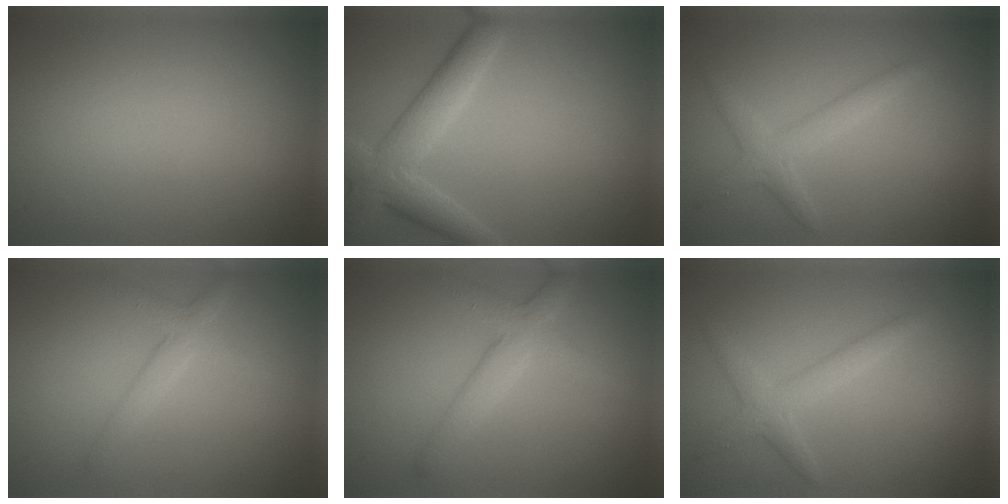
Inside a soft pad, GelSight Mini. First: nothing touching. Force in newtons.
{"total": 4.9, "press": 4.9, "slide": 0.2}
{"total": 2.4, "press": 2.4, "slide": 0.0}
{"total": 2.3, "press": 2.3, "slide": 0.1}
{"total": 3.7, "press": 3.7, "slide": 0.1}
{"total": 2.4, "press": 2.4, "slide": 0.0}